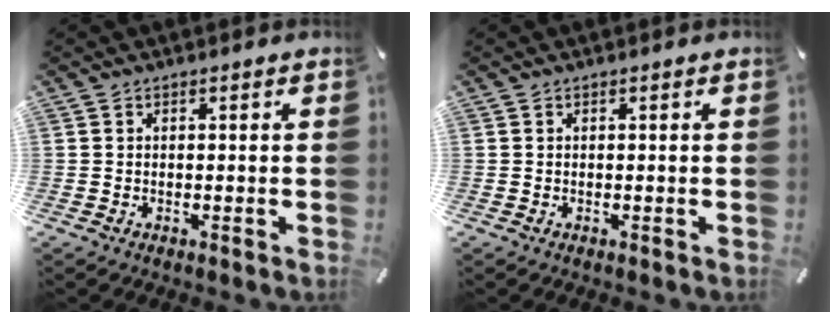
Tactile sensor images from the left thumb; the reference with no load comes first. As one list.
[{"total": 0.0}]